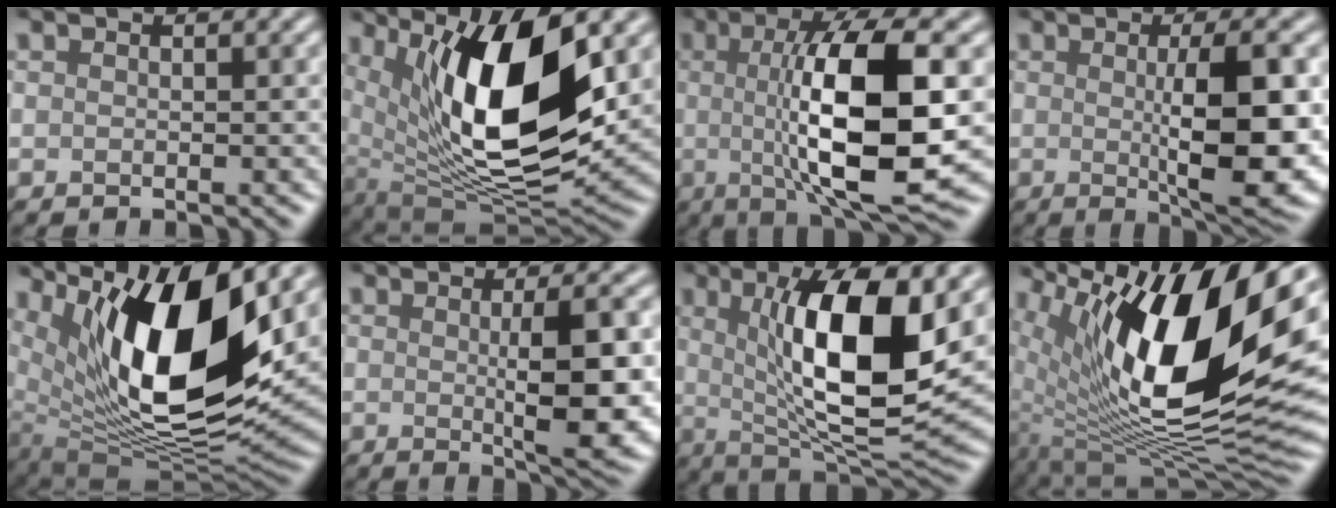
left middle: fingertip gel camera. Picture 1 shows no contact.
{"total": 12.6, "force": [3.7, 4.6, 11.1], "torque": [-0.179, -0.019, 0.072]}
{"total": 12.2, "force": [0.1, 3.2, 11.8], "torque": [-0.177, -0.004, 0.002]}
{"total": 9.2, "force": [-0.2, 2.2, 9.0], "torque": [-0.124, -0.008, 0.003]}
{"total": 14.0, "force": [5.4, 4.9, 12.0], "torque": [-0.200, -0.012, 0.099]}
{"total": 7.3, "force": [0.0, 1.6, 7.2], "torque": [-0.101, -0.005, 0.006]}
{"total": 12.1, "force": [2.2, 3.7, 11.3], "torque": [-0.177, -0.009, 0.043]}
{"total": 17.0, "force": [5.2, 6.4, 14.8], "torque": [-0.249, -0.004, 0.094]}